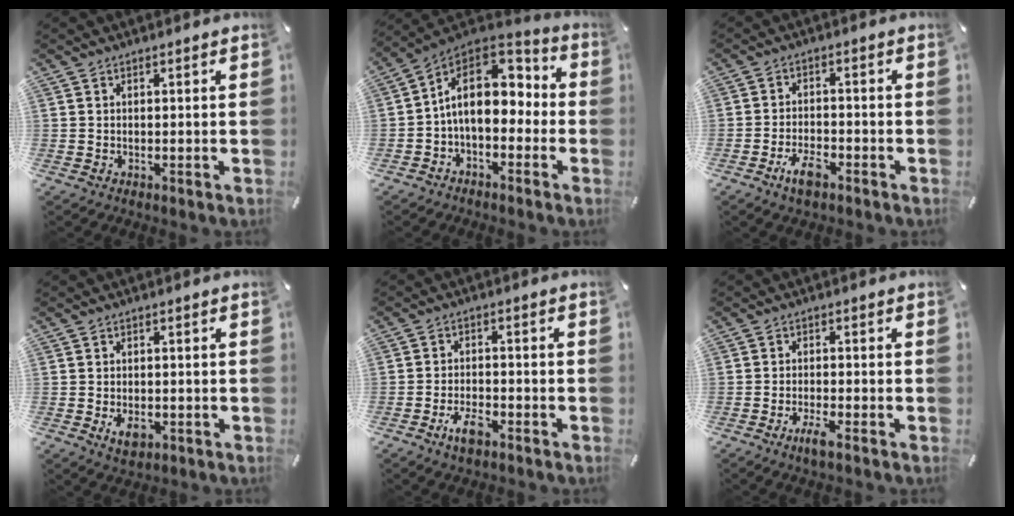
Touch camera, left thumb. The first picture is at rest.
{"total": 14.8, "force": [1.4, 10.0, 10.7], "torque": [-0.181, 0.001, 0.023]}
{"total": 5.4, "force": [-3.6, 2.3, 3.3], "torque": [-0.069, 0.016, -0.067]}
{"total": 3.6, "force": [-1.1, 2.5, 2.4], "torque": [-0.047, -0.002, -0.021]}
{"total": 5.1, "force": [-3.3, 2.2, 3.2], "torque": [-0.067, 0.015, -0.063]}
{"total": 3.7, "force": [-2.5, 0.5, 2.6], "torque": [-0.054, 0.003, -0.045]}